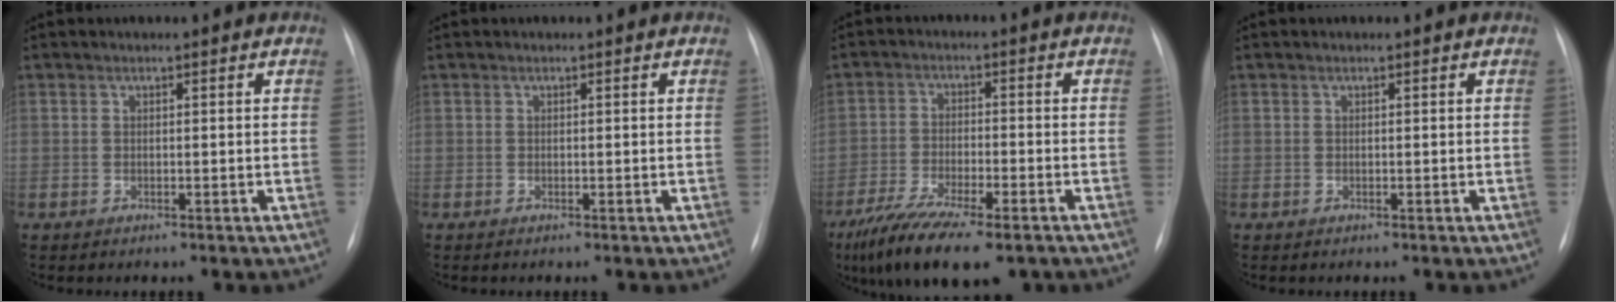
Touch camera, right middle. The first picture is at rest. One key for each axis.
{"total": 0.0}
{"total": 13.4, "fx": -9.5, "fy": 3.3, "fz": 8.9, "tx": -0.154, "ty": -0.026, "tz": -0.156}
{"total": 0.0}